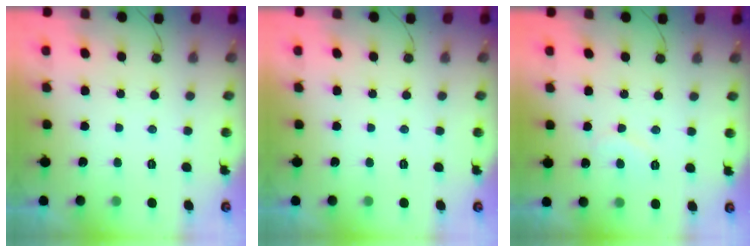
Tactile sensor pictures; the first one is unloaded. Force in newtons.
{"total": 0.0}
{"total": 6.2, "press": 6.2, "slide": 0.5}